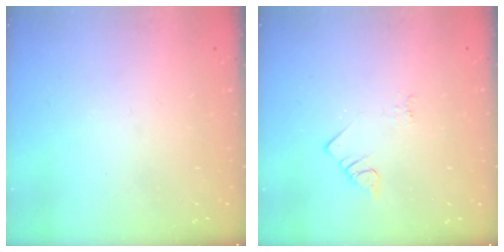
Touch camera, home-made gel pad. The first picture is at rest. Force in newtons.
{"total": 2.3, "press": 2.3, "slide": 0.4}